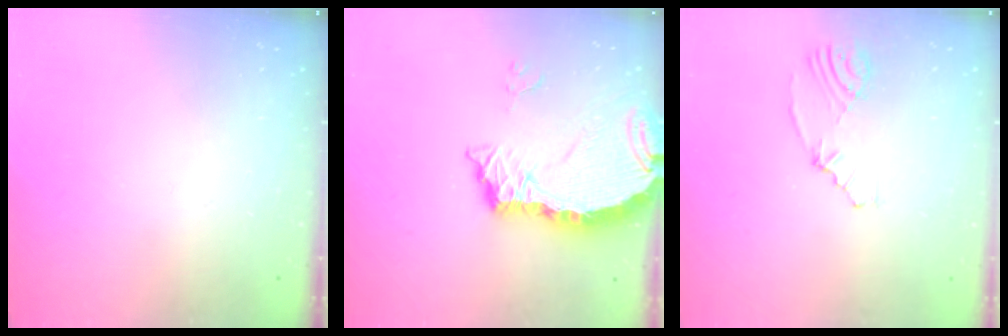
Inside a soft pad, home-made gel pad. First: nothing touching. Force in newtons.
{"total": 8.0, "press": 7.9, "slide": 0.8}
{"total": 4.5, "press": 2.4, "slide": 3.8}